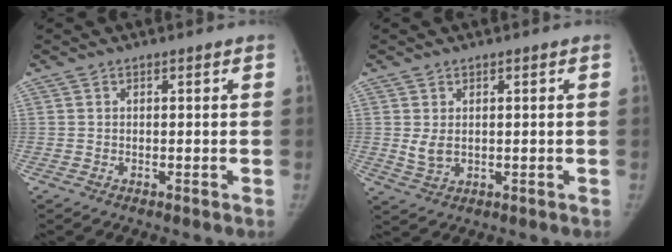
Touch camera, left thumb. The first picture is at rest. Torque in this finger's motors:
{"motor_torque": [-0.05, 0.08, 0.33, -0.41, 0.02]}